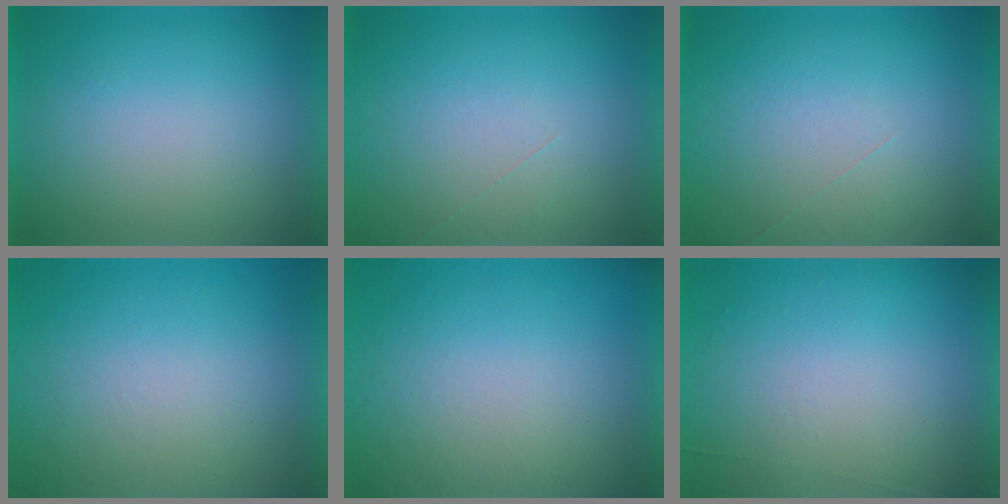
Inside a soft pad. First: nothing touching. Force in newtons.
{"total": 1.1}
{"total": 1.2}
{"total": 8.3}
{"total": 5.0}
{"total": 5.8}